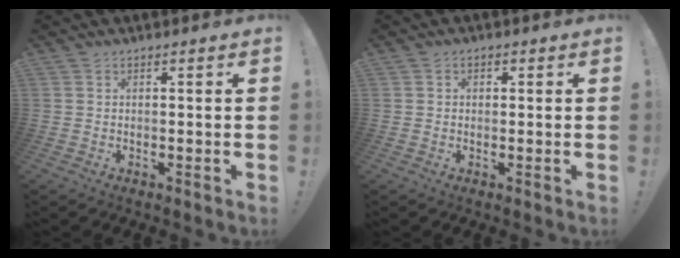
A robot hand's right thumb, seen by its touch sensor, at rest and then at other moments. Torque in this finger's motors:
{"motor_torque": [-0.14, -0.22, -0.51, 0.21, 0.03]}